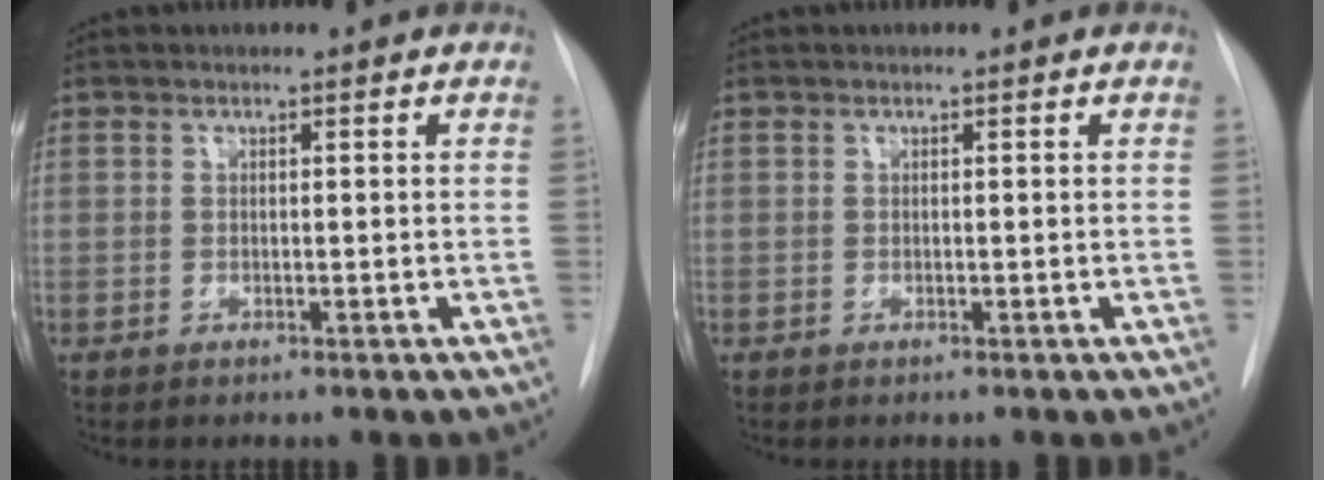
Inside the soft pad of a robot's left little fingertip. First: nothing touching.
{"total": 0.0}